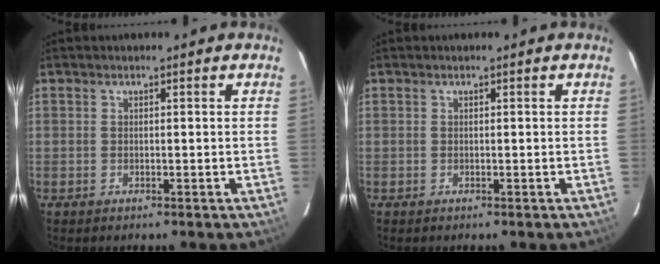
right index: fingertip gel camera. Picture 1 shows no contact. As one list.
[{"total": 0.0}]